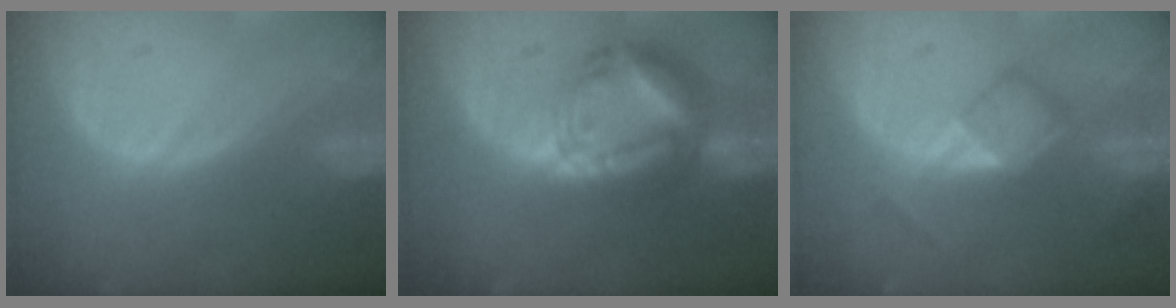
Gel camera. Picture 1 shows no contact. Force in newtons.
{"total": 9.1, "press": 9.0, "slide": 0.8}
{"total": 5.0, "press": 4.6, "slide": 1.9}